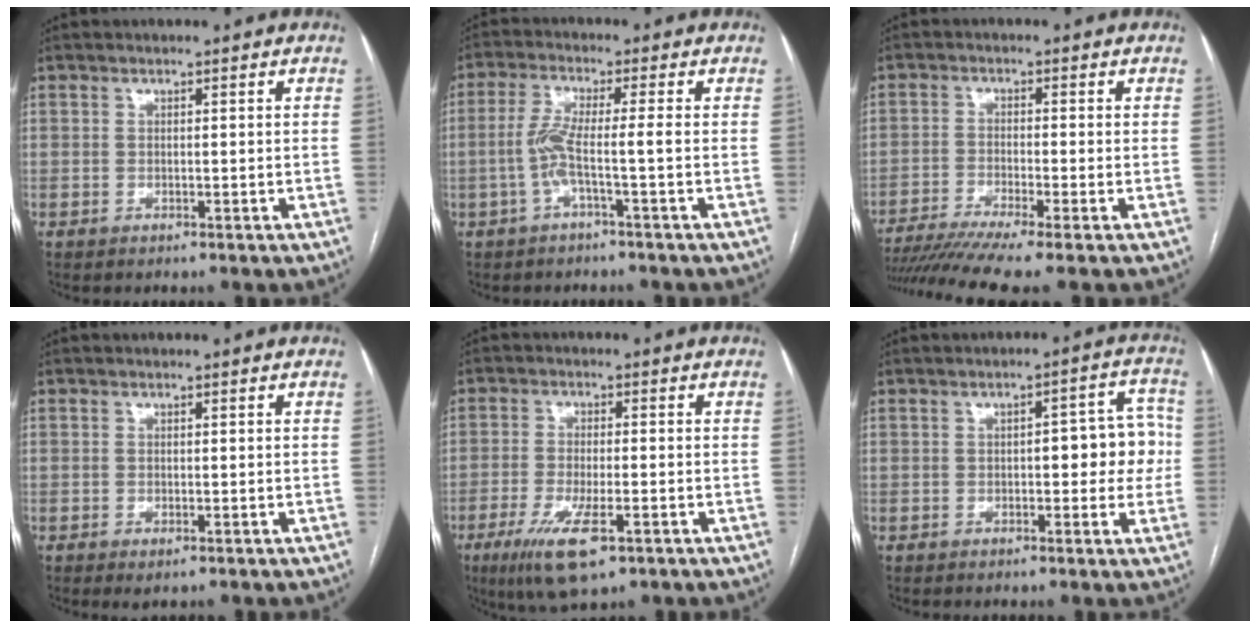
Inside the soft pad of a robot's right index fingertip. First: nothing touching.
{"total": 4.6, "force": [-1.3, -0.5, 4.4], "torque": [-0.096, 0.010, -0.029]}
{"total": 10.3, "force": [-8.2, -1.1, 6.0], "torque": [-0.092, -0.020, -0.135]}
{"total": 1.2, "force": [-0.6, 0.5, 0.9], "torque": [-0.009, -0.003, -0.006]}
{"total": 9.0, "force": [-4.6, 2.2, 7.4], "torque": [-0.140, -0.020, -0.076]}
{"total": 7.2, "force": [-0.1, 2.8, 6.7], "torque": [-0.072, 0.031, -0.002]}